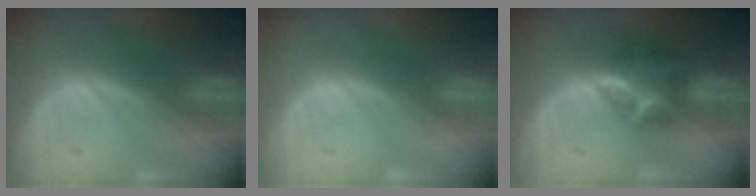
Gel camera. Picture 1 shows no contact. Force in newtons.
{"total": 0.0}
{"total": 5.9, "press": 5.5, "slide": 2.2}